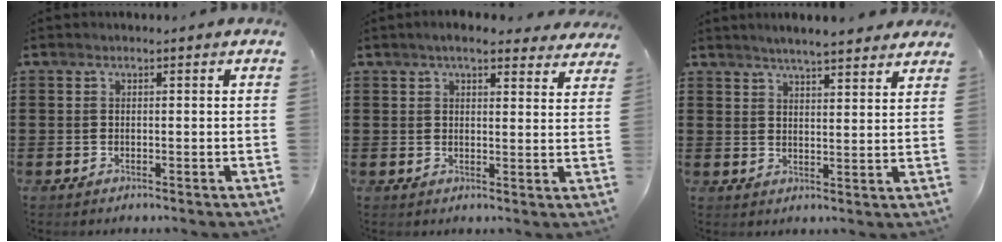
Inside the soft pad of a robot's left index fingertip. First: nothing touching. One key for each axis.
{"total": 4.8, "fx": 4.1, "fy": 0.8, "fz": 2.3, "tx": -0.055, "ty": -0.004, "tz": 0.074}
{"total": 4.1, "fx": 4.0, "fy": -0.1, "fz": 1.1, "tx": -0.032, "ty": -0.011, "tz": 0.072}